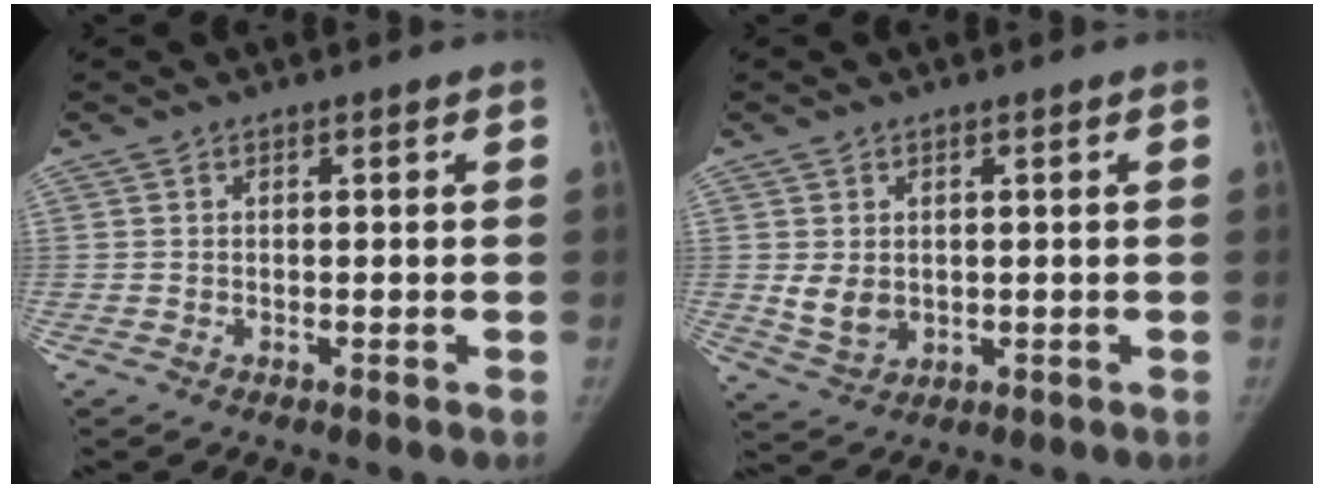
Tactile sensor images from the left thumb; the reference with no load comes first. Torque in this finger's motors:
{"motor_torque": [0.39, 0.42, 0.29, -0.36, 0.12]}